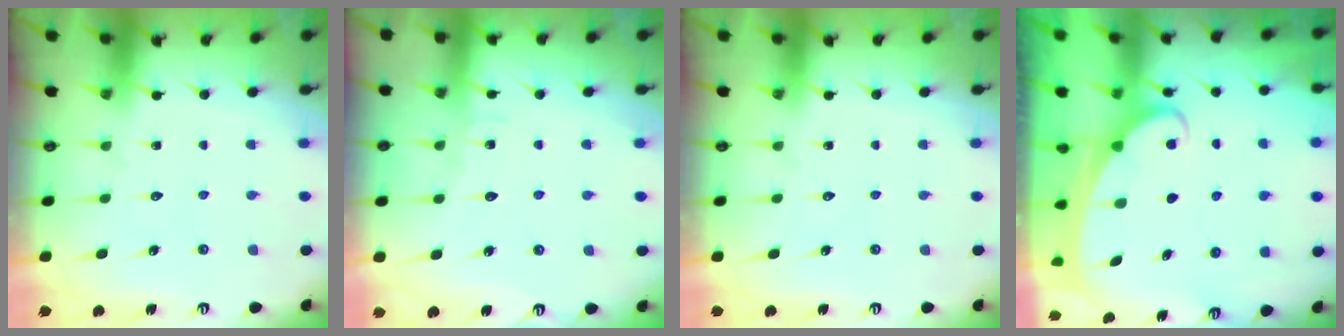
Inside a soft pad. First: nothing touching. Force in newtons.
{"total": 5.5, "press": 5.5, "slide": 0.5}
{"total": 0.0}
{"total": 2.0, "press": 2.0, "slide": 0.2}